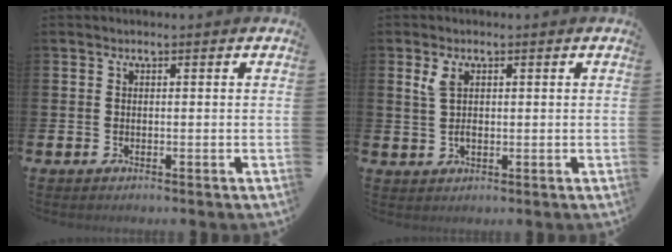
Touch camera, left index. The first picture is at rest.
{"total": 2.8, "force": [1.3, 1.5, 2.0], "torque": [-0.032, 0.002, 0.020]}